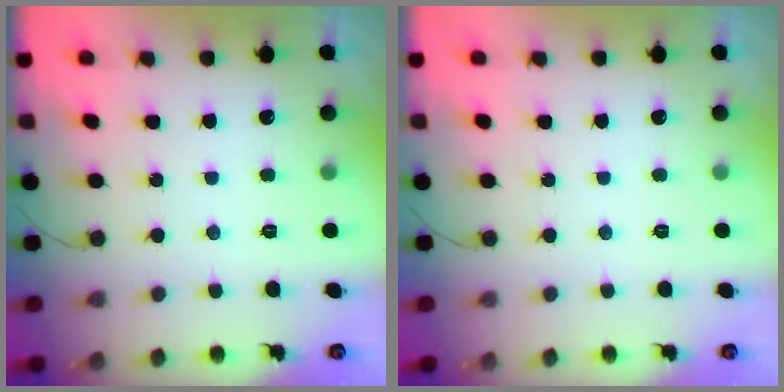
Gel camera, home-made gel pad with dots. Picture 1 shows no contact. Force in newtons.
{"total": 0.0}